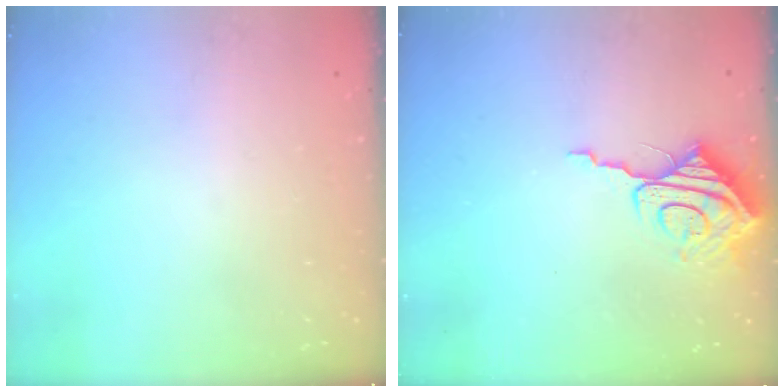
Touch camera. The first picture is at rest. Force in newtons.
{"total": 10.1, "press": 10.0, "slide": 0.9}